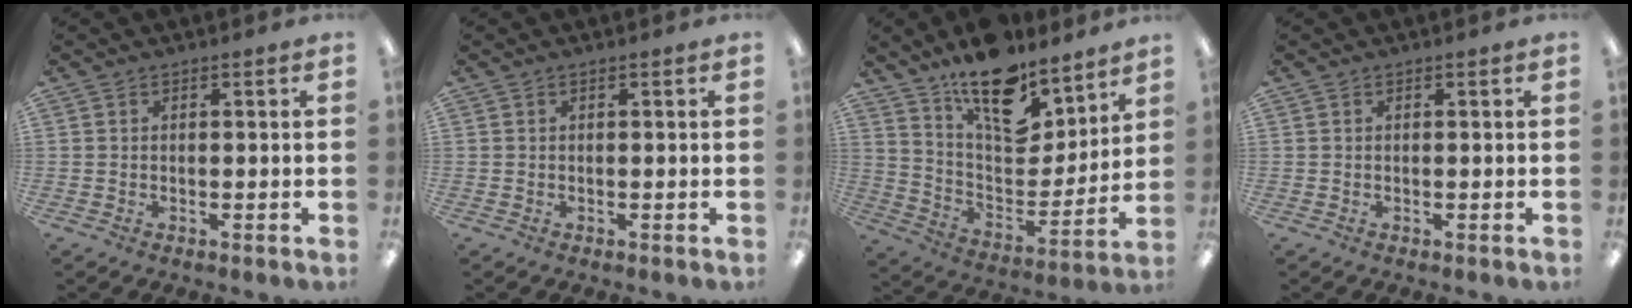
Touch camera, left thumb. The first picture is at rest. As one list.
[{"total": 0.0}, {"total": 17.6, "force": [13.4, 7.8, 8.4], "torque": [-0.135, -0.103, 0.236]}, {"total": 0.0}]